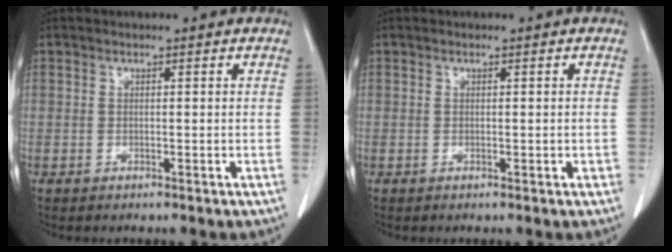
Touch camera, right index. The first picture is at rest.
{"total": 1.1, "force": [-0.2, 0.4, 1.0], "torque": [-0.013, 0.000, 0.001]}